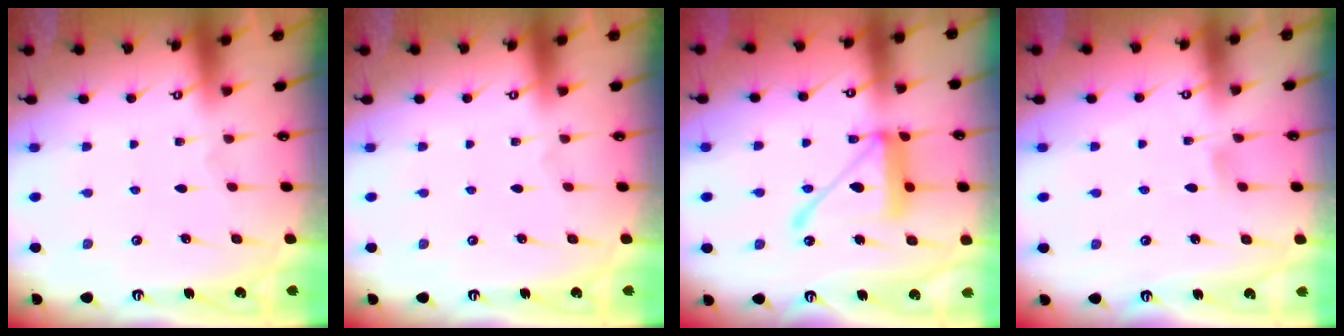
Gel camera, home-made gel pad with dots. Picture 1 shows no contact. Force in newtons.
{"total": 0.0}
{"total": 17.4, "press": 17.3, "slide": 1.8}
{"total": 3.2, "press": 3.2, "slide": 0.4}